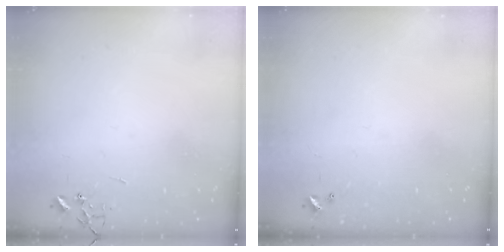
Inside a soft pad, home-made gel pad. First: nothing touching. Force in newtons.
{"total": 0.0}